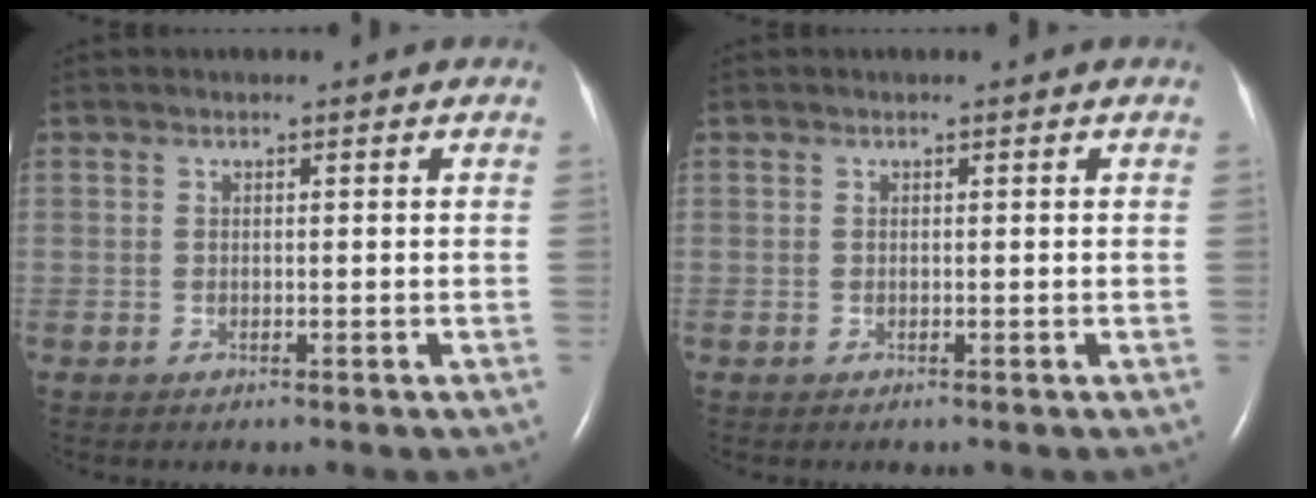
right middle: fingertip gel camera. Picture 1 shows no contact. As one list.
[{"total": 0.0}]